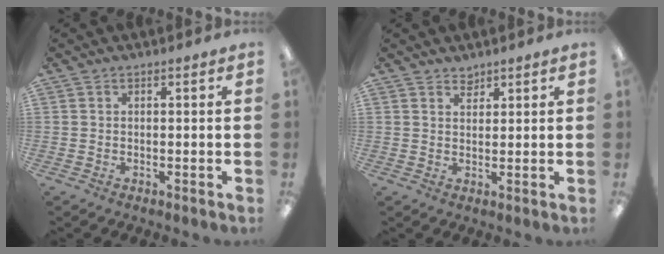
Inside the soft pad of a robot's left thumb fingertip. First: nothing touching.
{"total": 2.1, "force": [2.0, 0.7, 0.2], "torque": [0.003, -0.008, 0.036]}